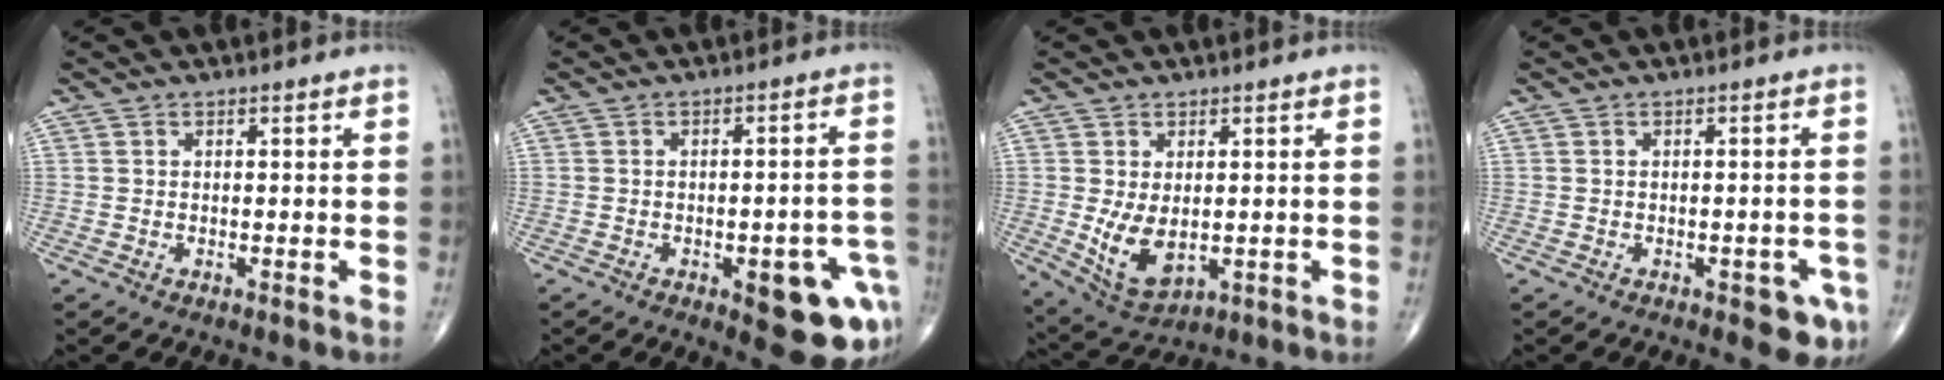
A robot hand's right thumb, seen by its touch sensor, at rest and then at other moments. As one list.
[{"total": 13.0, "force": [-5.3, 5.0, 10.8], "torque": [-0.088, 0.027, -0.050]}, {"total": 7.7, "force": [-0.4, 4.4, 6.3], "torque": [-0.110, -0.015, 0.012]}, {"total": 5.3, "force": [-2.4, 2.3, 4.1], "torque": [-0.031, 0.006, -0.023]}]